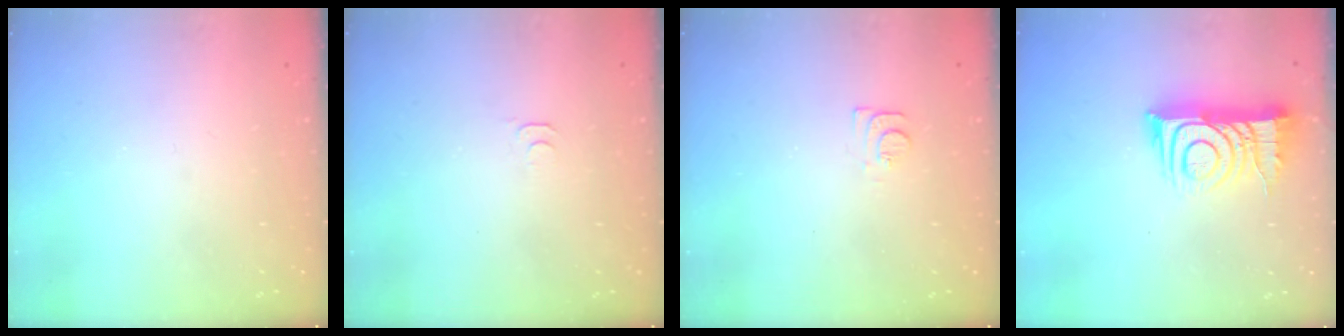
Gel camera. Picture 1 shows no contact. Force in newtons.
{"total": 2.8, "press": 2.7, "slide": 0.5}
{"total": 6.2, "press": 6.1, "slide": 0.6}
{"total": 12.7, "press": 12.7, "slide": 0.9}